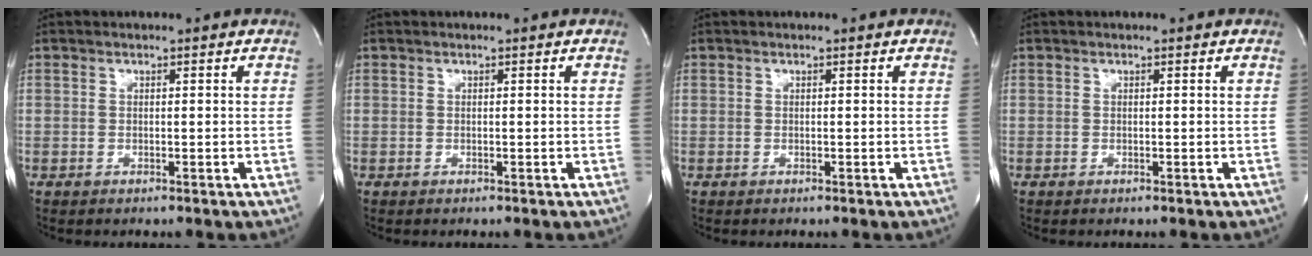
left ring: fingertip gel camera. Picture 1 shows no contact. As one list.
[{"total": 0.0}, {"total": 0.0}, {"total": 0.0}]